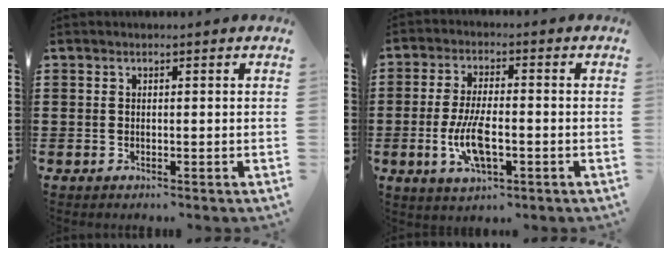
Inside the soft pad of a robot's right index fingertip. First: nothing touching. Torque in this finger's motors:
{"motor_torque": [2.14, 0.00, 0.32, 0.10]}